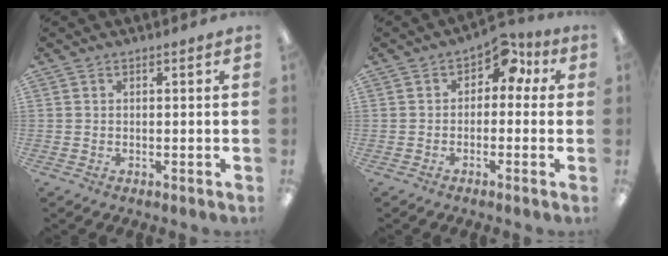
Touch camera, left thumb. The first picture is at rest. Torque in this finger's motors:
{"motor_torque": [-0.10, 0.03, -0.16, 0.05, -0.01]}